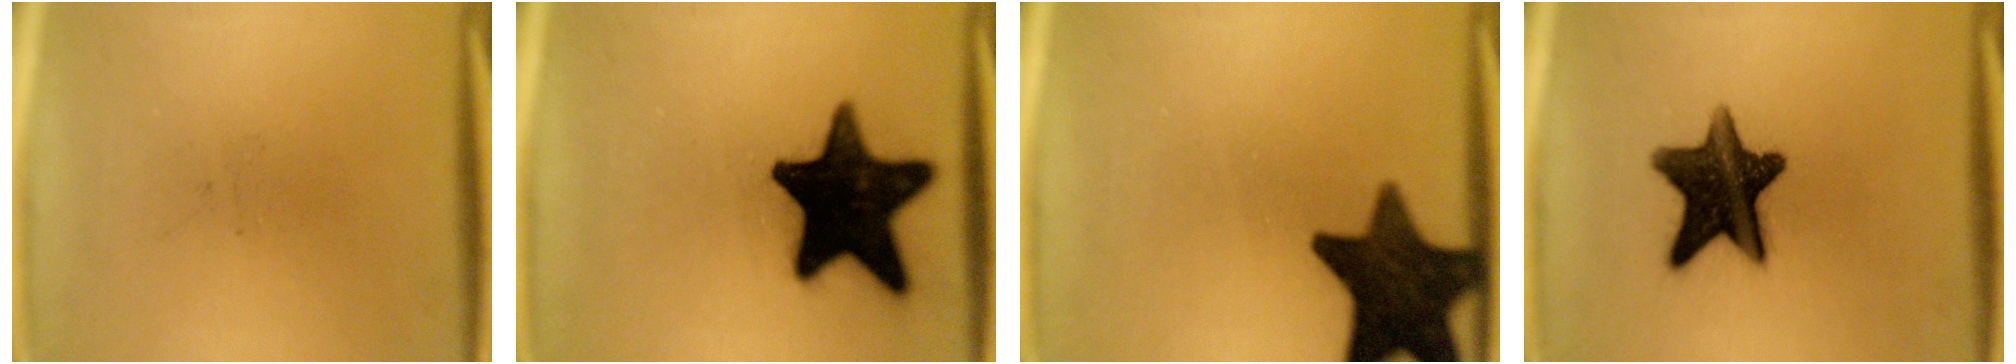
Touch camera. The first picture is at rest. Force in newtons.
{"total": 20.1}
{"total": 14.9}
{"total": 14.3}